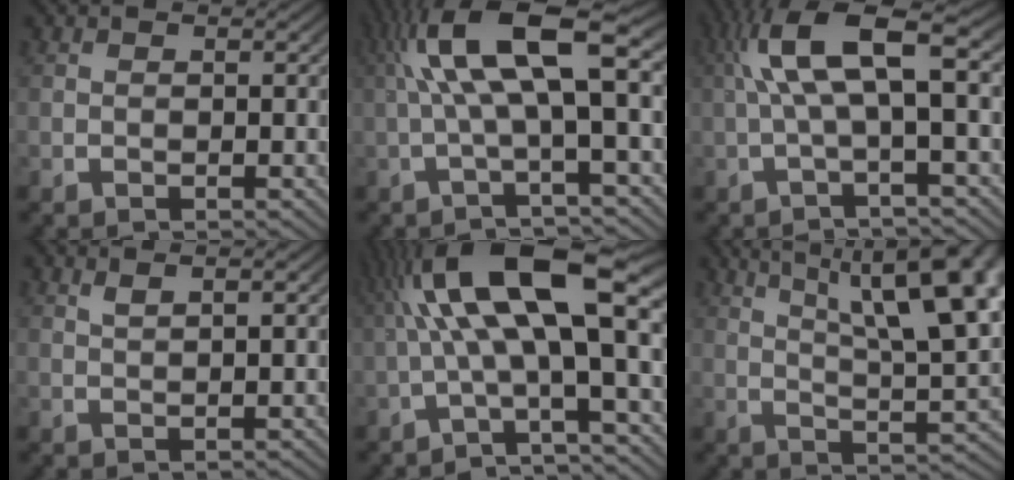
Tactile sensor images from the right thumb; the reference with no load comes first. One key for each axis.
{"total": 9.0, "fx": 1.7, "fy": 3.2, "fz": 8.2, "tx": -0.146, "ty": 0.015, "tz": 0.021}
{"total": 7.0, "fx": 1.2, "fy": 2.2, "fz": 6.6, "tx": -0.123, "ty": 0.014, "tz": 0.016}
{"total": 1.4, "fx": 0.9, "fy": 0.2, "fz": 1.0, "tx": -0.019, "ty": 0.003, "tz": 0.021}
{"total": 11.1, "fx": 1.1, "fy": 5.0, "fz": 9.8, "tx": -0.178, "ty": -0.001, "tz": 0.018}
{"total": 11.9, "fx": 3.3, "fy": 5.9, "fz": 9.8, "tx": -0.121, "ty": -0.002, "tz": 0.049}